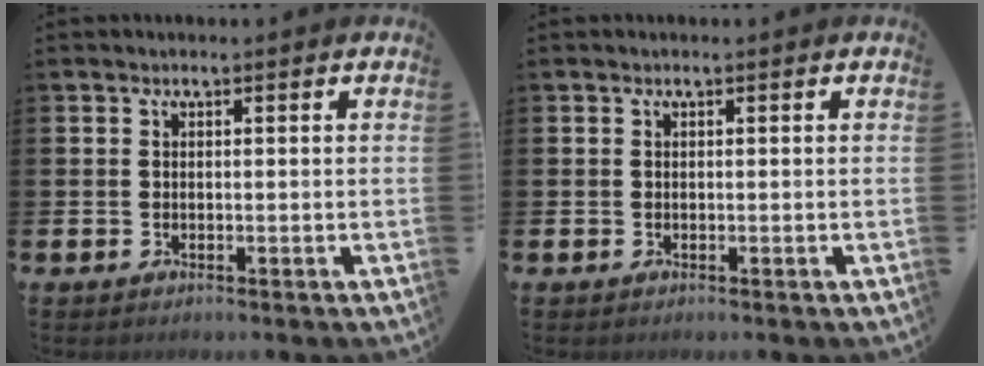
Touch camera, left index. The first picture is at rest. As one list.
[{"total": 0.0}]